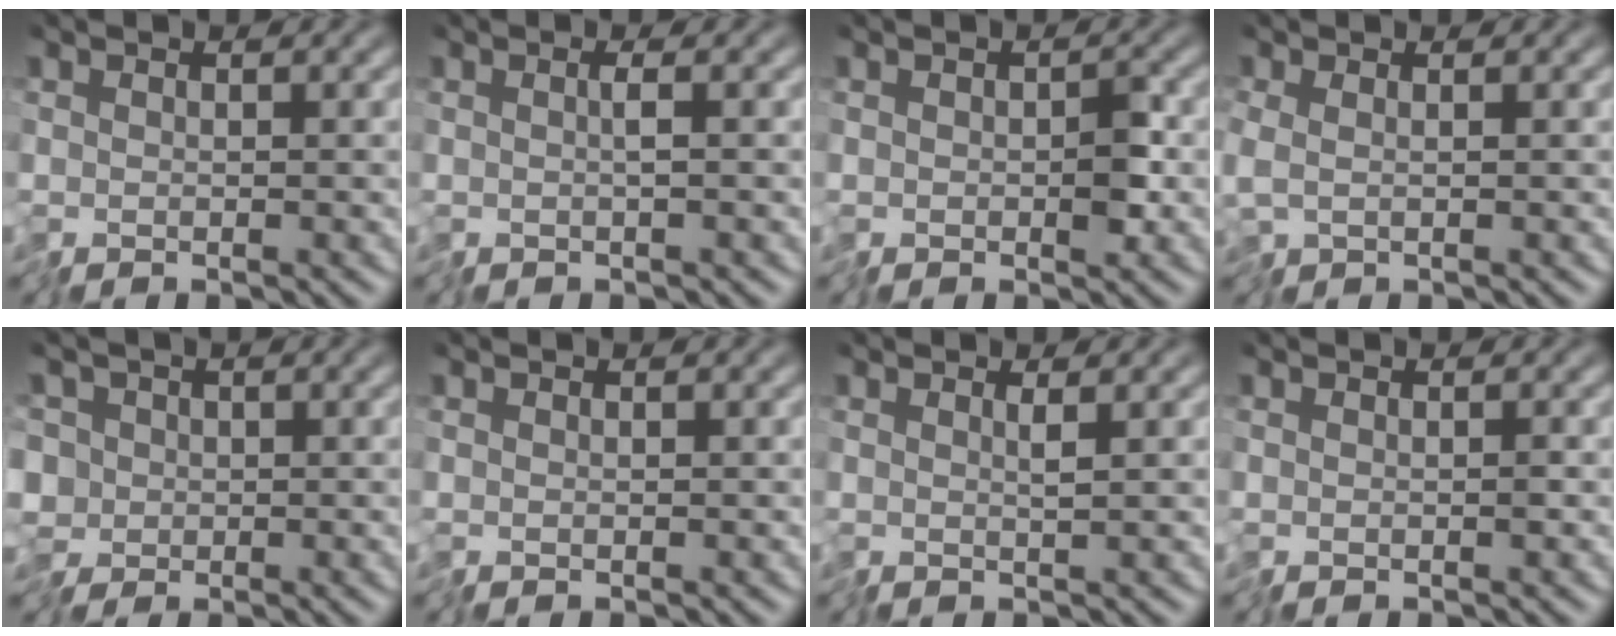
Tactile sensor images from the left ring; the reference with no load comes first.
{"total": 1.0, "force": [-0.3, -0.3, 0.9], "torque": [-0.021, 0.001, -0.005]}
{"total": 2.3, "force": [-0.5, 1.2, 1.9], "torque": [-0.031, -0.002, -0.008]}
{"total": 1.8, "force": [-0.8, 0.9, 1.4], "torque": [-0.037, -0.009, -0.019]}
{"total": 2.9, "force": [-0.3, 2.7, 1.0], "torque": [-0.020, 0.003, -0.021]}
{"total": 0.0}
{"total": 0.7, "force": [0.3, -0.6, 0.3], "torque": [-0.007, 0.001, 0.005]}
{"total": 0.5, "force": [-0.2, 0.1, 0.4], "torque": [-0.010, -0.002, -0.003]}